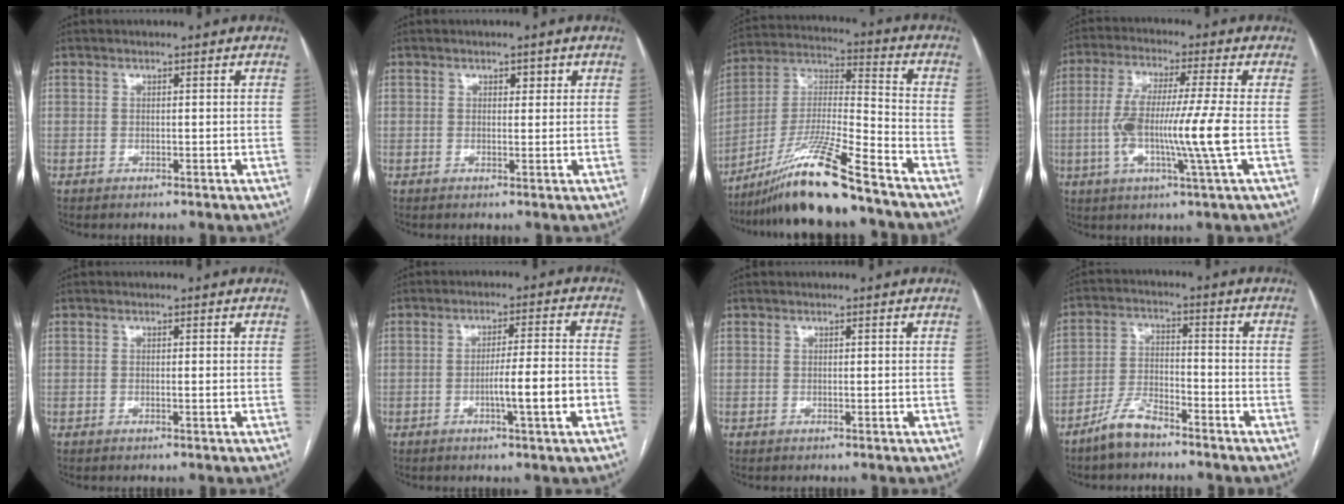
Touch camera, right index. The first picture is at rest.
{"total": 1.4, "force": [0.7, 0.9, 0.8], "torque": [-0.008, 0.002, 0.008]}
{"total": 16.4, "force": [-12.5, 0.0, 10.6], "torque": [-0.212, -0.016, -0.227]}
{"total": 12.0, "force": [-1.8, -0.6, 11.9], "torque": [-0.230, -0.007, -0.039]}
{"total": 0.5, "force": [-0.1, 0.0, 0.5], "torque": [-0.010, -0.001, -0.001]}
{"total": 7.7, "force": [-2.5, -0.2, 7.2], "torque": [-0.110, 0.003, -0.039]}
{"total": 0.0}
{"total": 6.4, "force": [-5.1, 2.2, 3.1], "torque": [-0.070, 0.002, -0.098]}